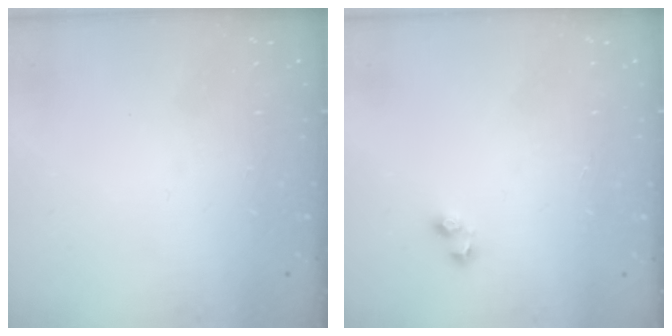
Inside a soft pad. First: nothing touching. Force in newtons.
{"total": 2.6, "press": 2.3, "slide": 1.2}